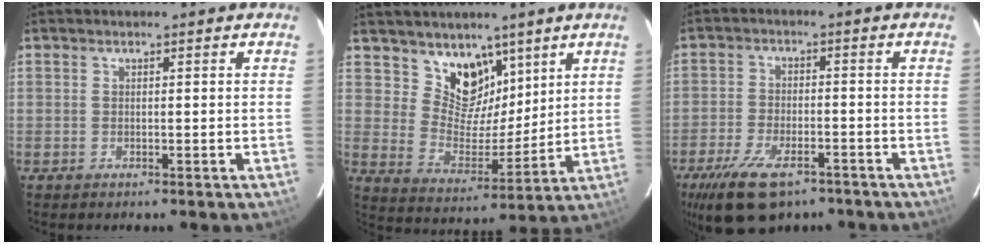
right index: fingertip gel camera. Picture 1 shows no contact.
{"total": 10.6, "force": [7.2, 6.7, 4.0], "torque": [-0.063, -0.012, 0.136]}
{"total": 12.8, "force": [-8.6, 5.7, 7.6], "torque": [-0.171, -0.022, -0.147]}